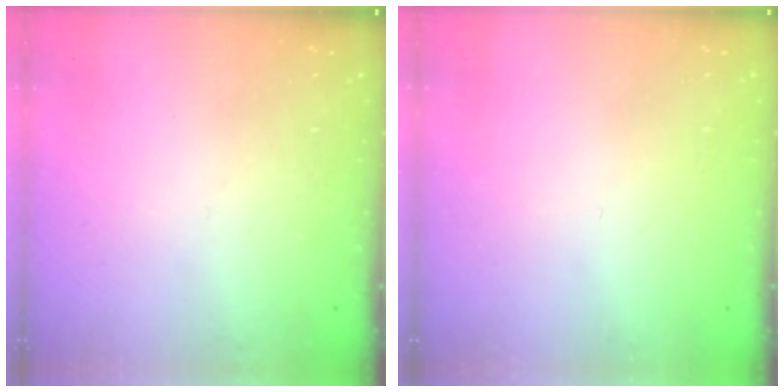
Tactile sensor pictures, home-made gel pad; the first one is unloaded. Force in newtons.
{"total": 0.9, "press": 0.9, "slide": 0.1}